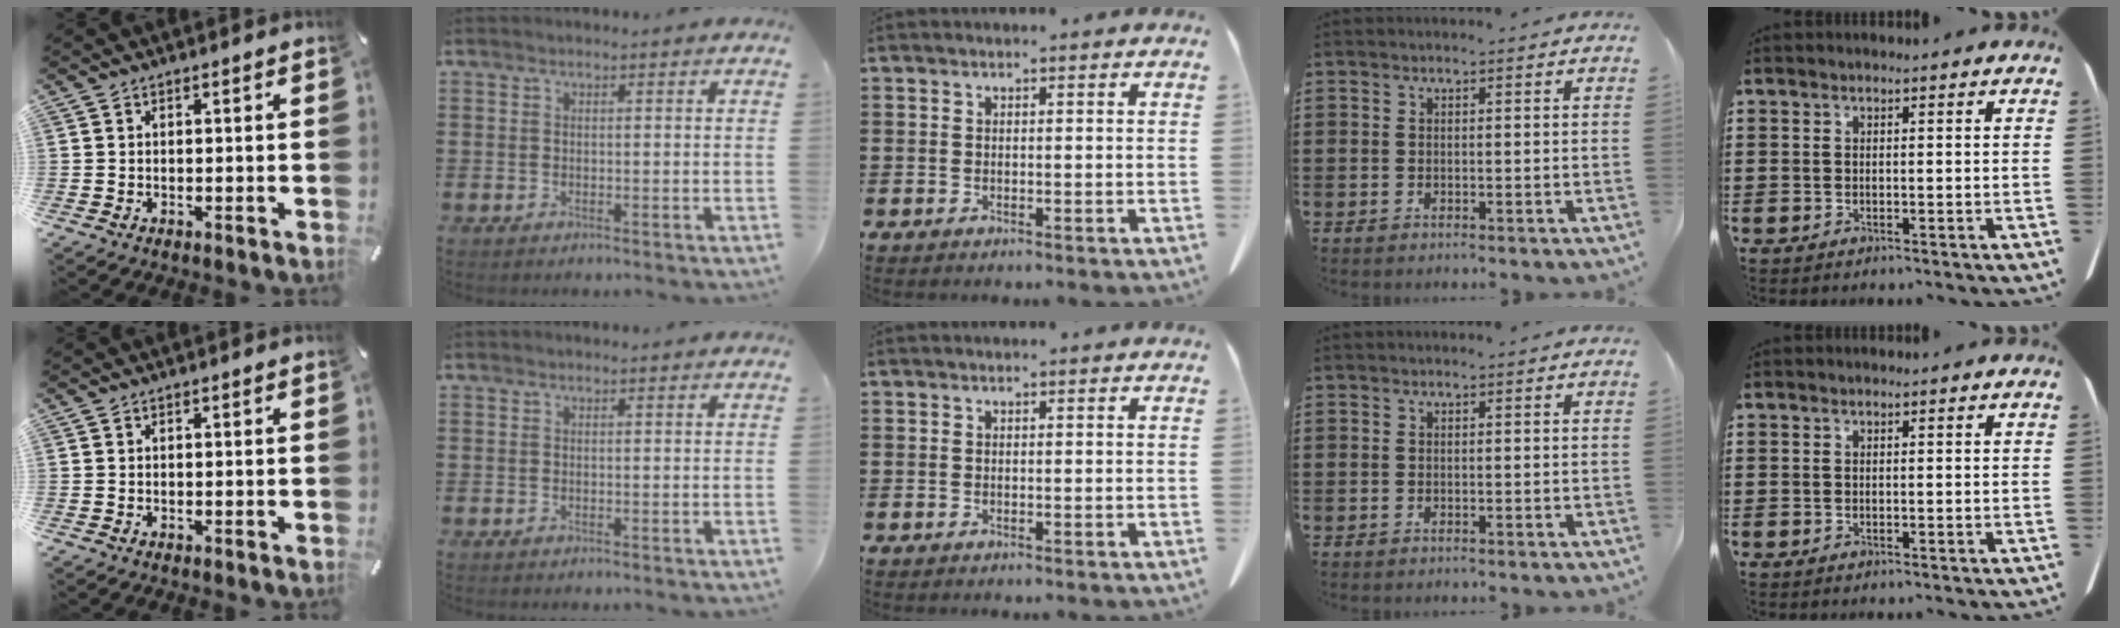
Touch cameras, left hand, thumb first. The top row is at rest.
{}